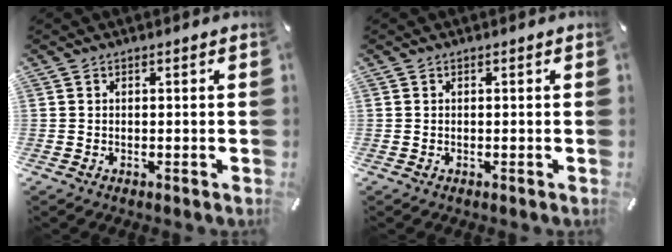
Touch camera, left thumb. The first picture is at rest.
{"total": 0.0}